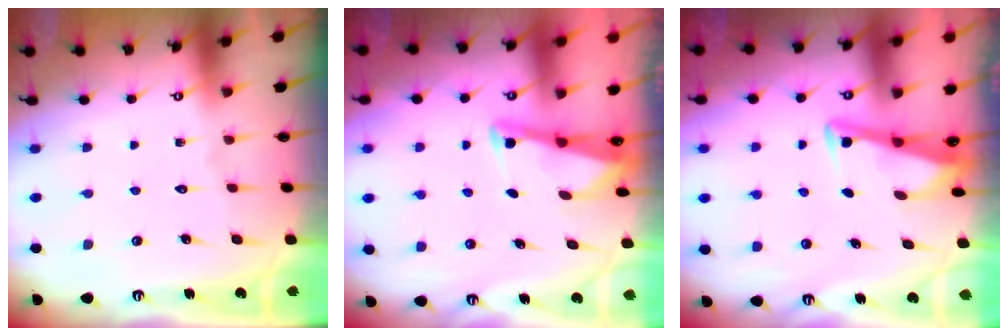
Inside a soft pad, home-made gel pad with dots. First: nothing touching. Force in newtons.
{"total": 2.5, "press": 2.5, "slide": 0.0}
{"total": 3.5, "press": 3.5, "slide": 0.3}